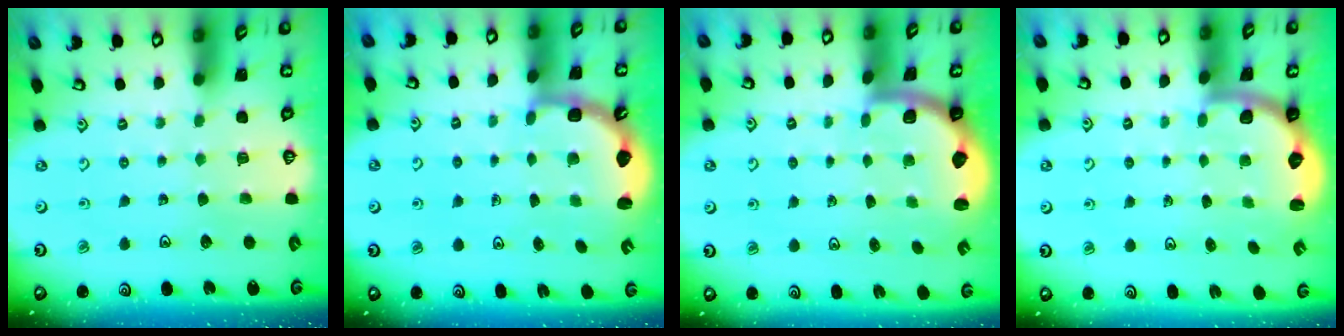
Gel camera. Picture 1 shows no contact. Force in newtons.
{"total": 3.2, "press": 2.5, "slide": 2.0}
{"total": 2.0, "press": 1.9, "slide": 0.5}
{"total": 2.6, "press": 2.3, "slide": 1.2}